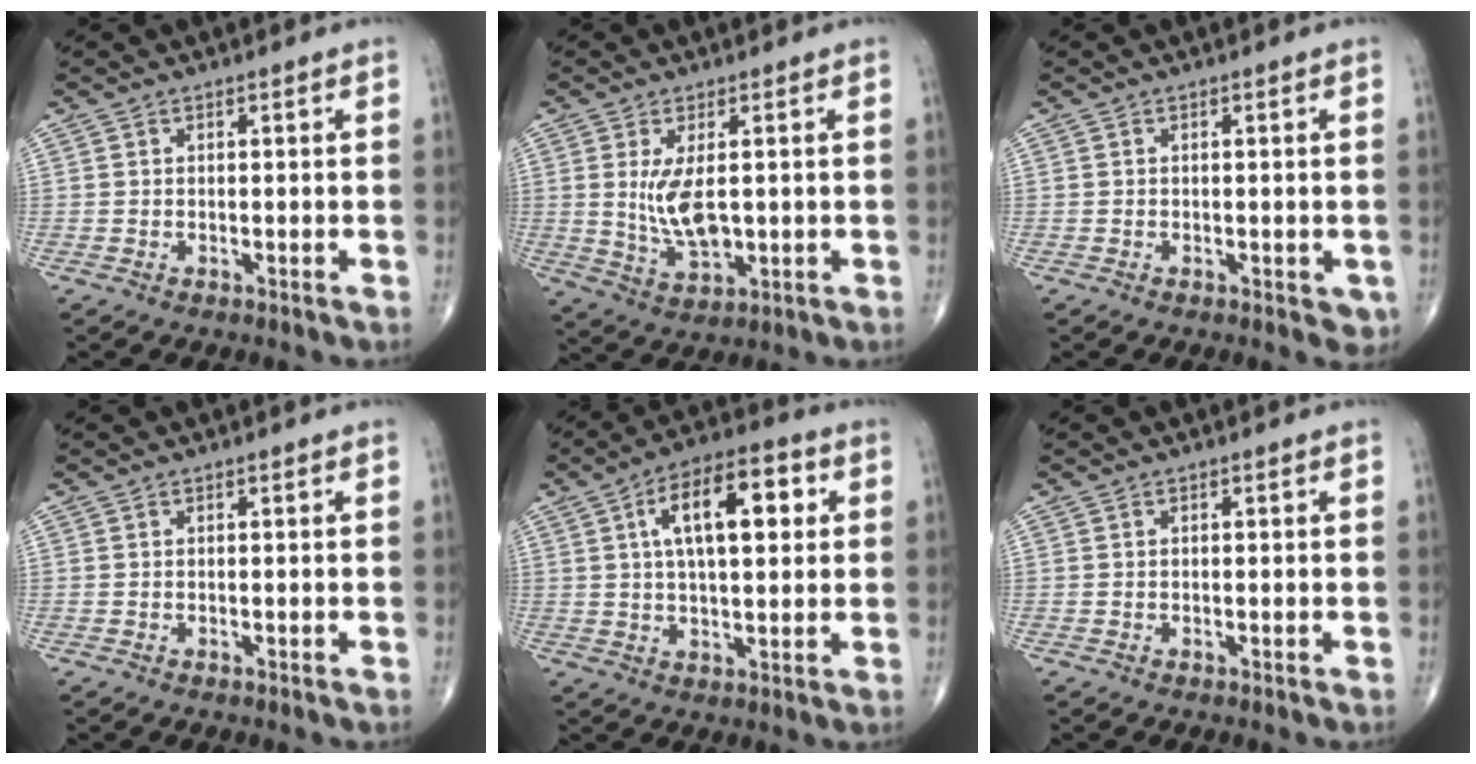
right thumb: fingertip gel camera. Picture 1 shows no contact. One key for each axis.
{"total": 7.7, "fx": 0.8, "fy": 3.4, "fz": 6.9, "tx": -0.132, "ty": -0.018, "tz": 0.028}
{"total": 2.5, "fx": -0.7, "fy": 1.4, "fz": 1.9, "tx": -0.006, "ty": -0.001, "tz": -0.009}
{"total": 0.0}
{"total": 14.6, "fx": 3.9, "fy": 6.5, "fz": 12.5, "tx": -0.185, "ty": 0.014, "tz": 0.058}
{"total": 0.0}